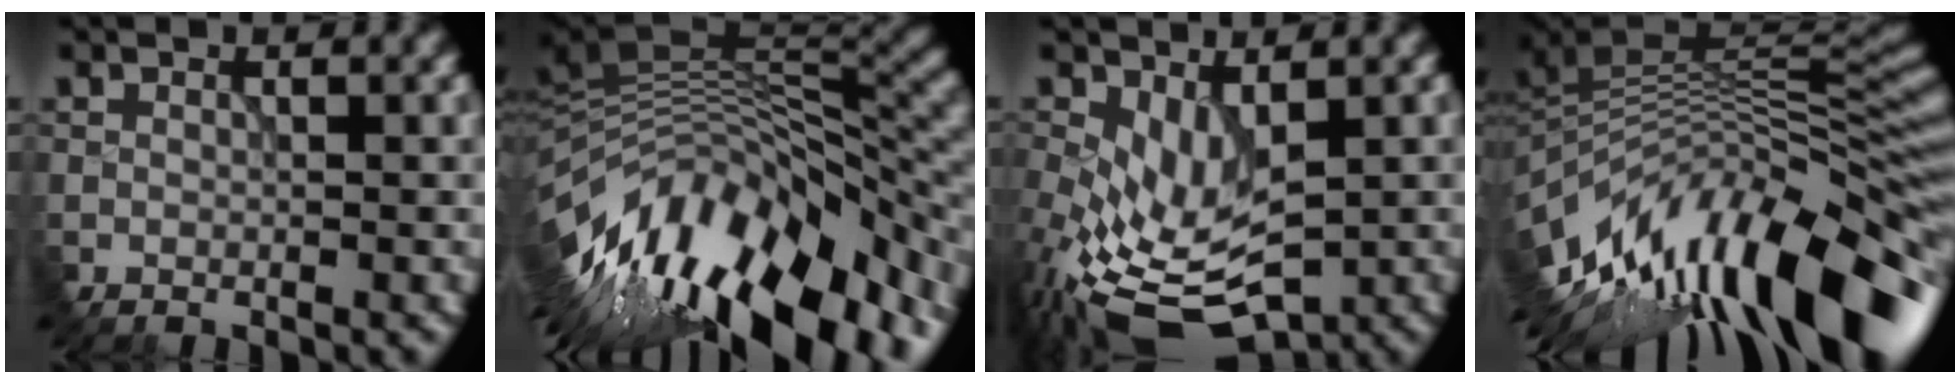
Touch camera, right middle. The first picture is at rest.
{"total": 15.2, "force": [-6.7, 6.6, 11.9], "torque": [-0.203, 0.008, -0.111]}
{"total": 7.0, "force": [-1.6, 3.8, 5.6], "torque": [-0.141, -0.012, -0.026]}
{"total": 14.6, "force": [-5.5, 5.3, 12.4], "torque": [-0.209, 0.020, -0.088]}